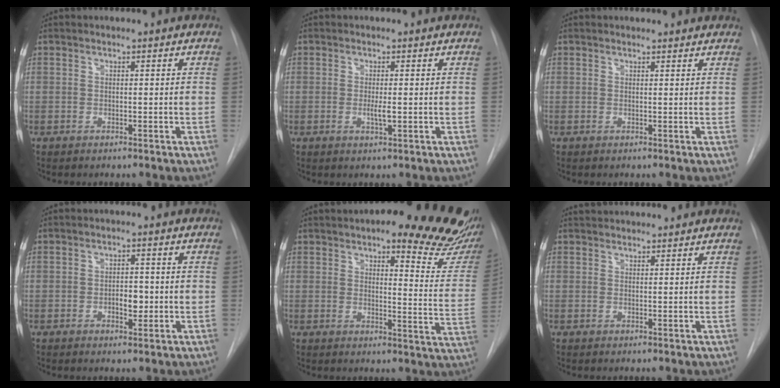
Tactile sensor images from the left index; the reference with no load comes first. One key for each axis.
{"total": 1.7, "fx": -0.2, "fy": 0.2, "fz": 1.6, "tx": -0.033, "ty": -0.004, "tz": -0.003}
{"total": 4.1, "fx": 3.9, "fy": 1.0, "fz": 0.8, "tx": -0.011, "ty": 0.010, "tz": 0.036}
{"total": 2.9, "fx": -0.7, "fy": 1.5, "fz": 2.3, "tx": -0.033, "ty": 0.002, "tz": -0.006}
{"total": 18.8, "fx": 13.8, "fy": 4.1, "fz": 12.2, "tx": -0.136, "ty": -0.032, "tz": 0.150}
{"total": 4.6, "fx": 4.4, "fy": 0.9, "fz": 1.0, "tx": -0.014, "ty": 0.038, "tz": 0.062}